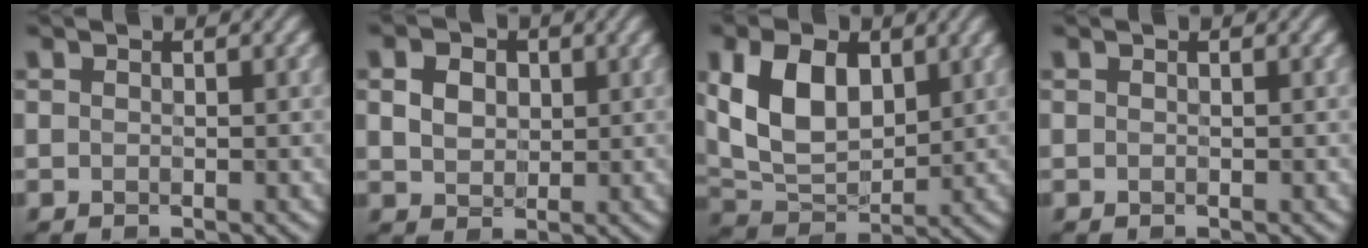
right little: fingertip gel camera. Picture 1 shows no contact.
{"total": 2.7, "force": [0.3, 2.2, 1.5], "torque": [-0.042, 0.002, 0.002]}
{"total": 7.3, "force": [1.4, 4.6, 5.6], "torque": [-0.125, -0.006, 0.030]}
{"total": 0.0}